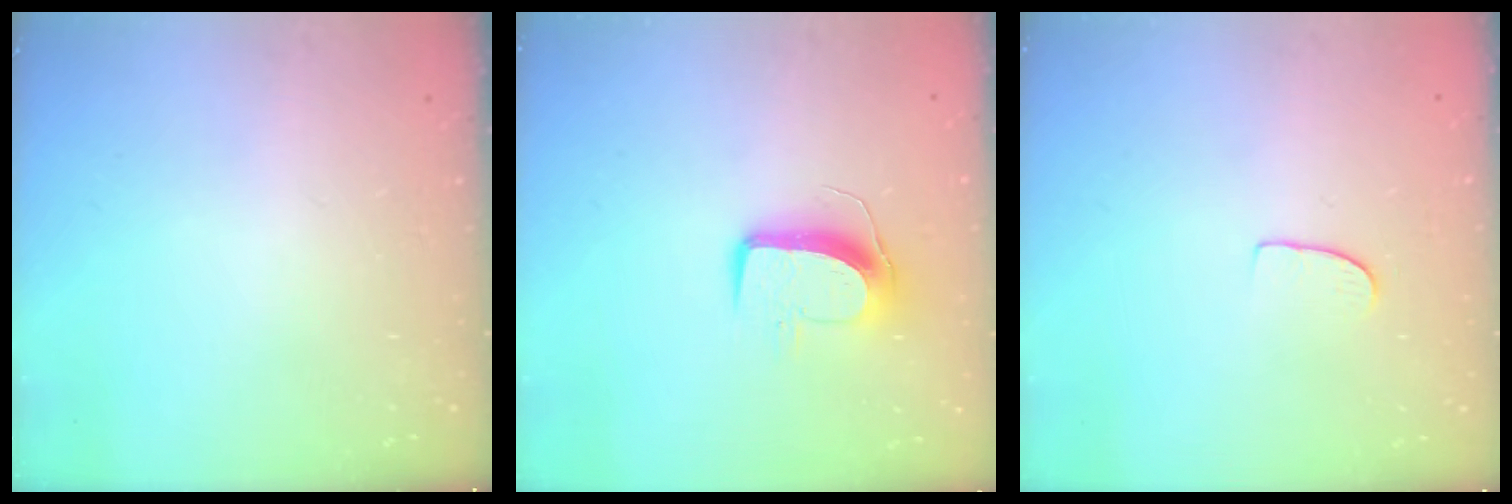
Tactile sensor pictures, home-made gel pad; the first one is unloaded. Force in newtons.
{"total": 9.8, "press": 9.8, "slide": 0.4}
{"total": 5.4, "press": 5.4, "slide": 0.3}